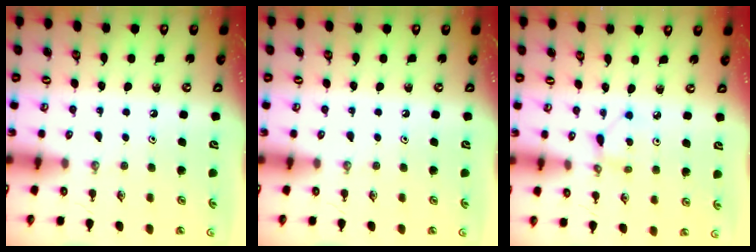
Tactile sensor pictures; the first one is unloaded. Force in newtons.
{"total": 0.0}
{"total": 2.4, "press": 2.4, "slide": 0.2}